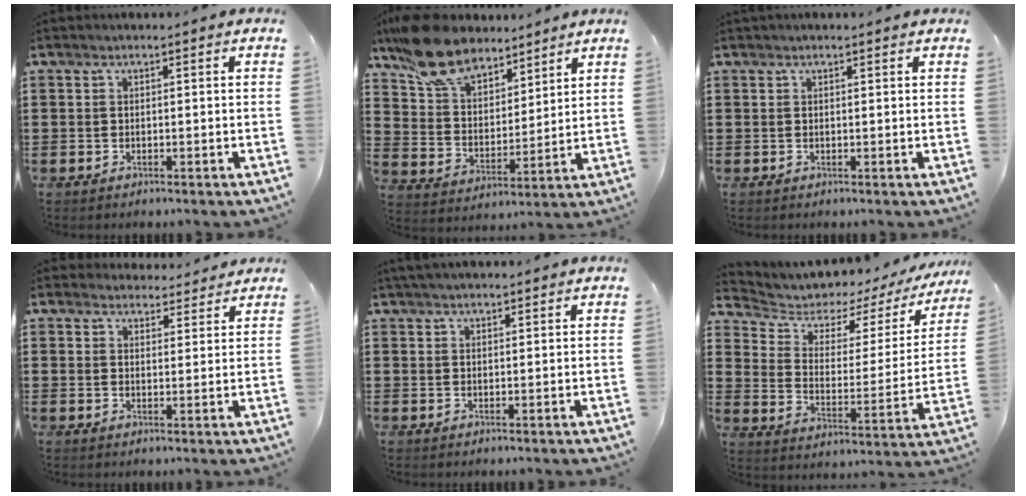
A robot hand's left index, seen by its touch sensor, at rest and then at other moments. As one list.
[{"total": 12.2, "force": [9.8, 5.5, 4.8], "torque": [-0.130, -0.036, 0.188]}, {"total": 0.6, "force": [0.5, 0.1, 0.2], "torque": [-0.006, 0.000, 0.011]}, {"total": 3.6, "force": [3.4, 1.0, 0.2], "torque": [-0.018, -0.009, 0.065]}, {"total": 1.9, "force": [1.8, 0.4, 0.6], "torque": [-0.015, 0.004, 0.034]}, {"total": 4.3, "force": [3.4, 2.3, 1.4], "torque": [-0.055, -0.028, 0.052]}]